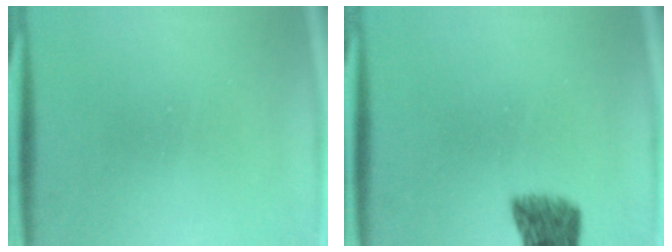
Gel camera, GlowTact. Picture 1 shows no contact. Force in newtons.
{"total": 6.0}